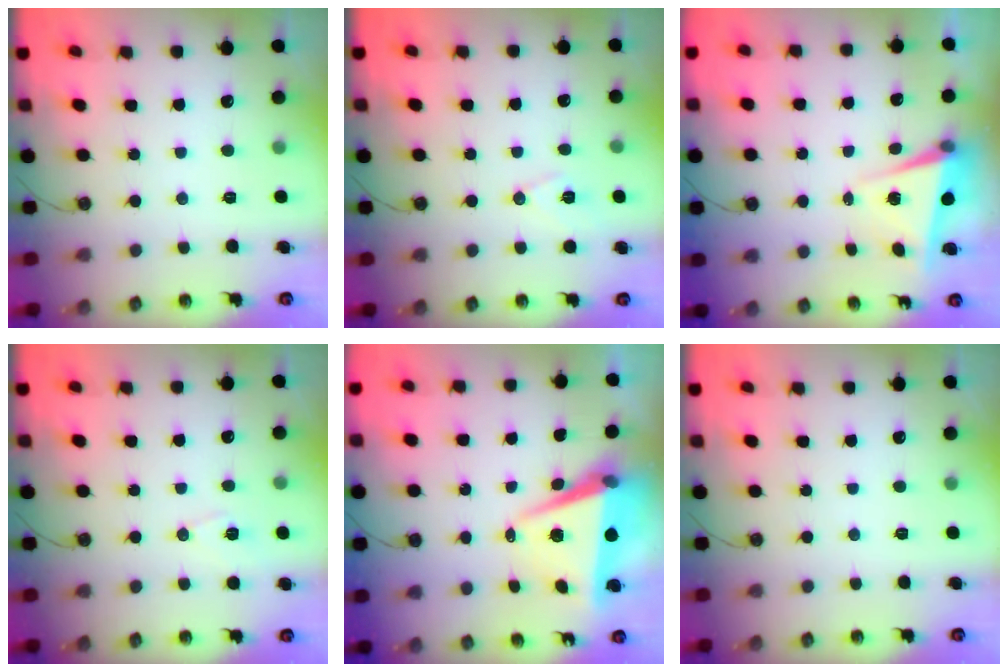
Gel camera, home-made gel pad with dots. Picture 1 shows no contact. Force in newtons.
{"total": 7.7, "press": 6.7, "slide": 3.8}
{"total": 5.4, "press": 5.3, "slide": 1.2}
{"total": 8.1, "press": 7.3, "slide": 3.4}
{"total": 7.8, "press": 6.6, "slide": 4.1}
{"total": 0.0}